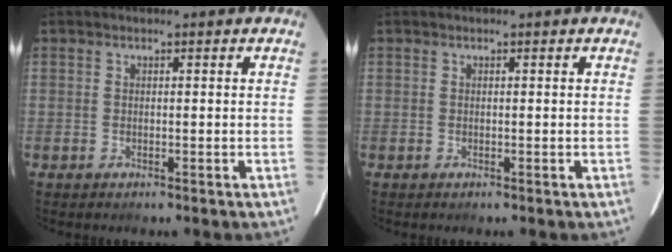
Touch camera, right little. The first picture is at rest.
{"total": 0.0}